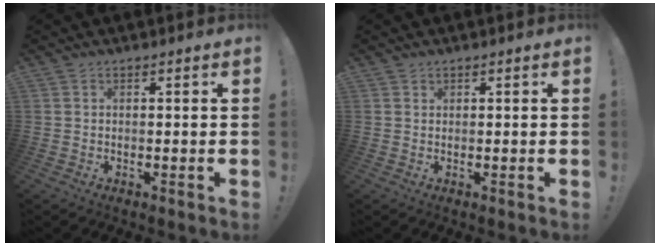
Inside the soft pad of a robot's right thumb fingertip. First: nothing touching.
{"total": 0.7, "force": [0.6, 0.3, 0.1], "torque": [0.001, -0.002, 0.012]}